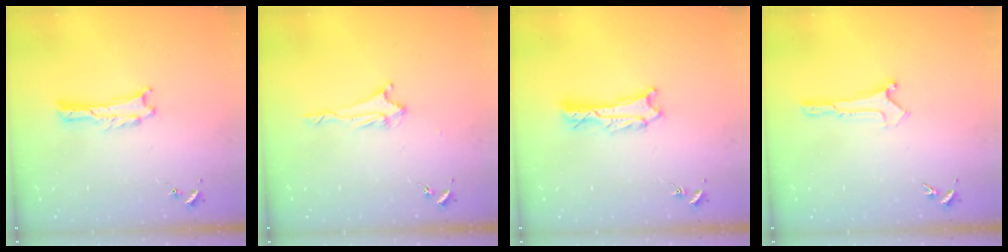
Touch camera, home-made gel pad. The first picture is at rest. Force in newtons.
{"total": 2.1, "press": 2.0, "slide": 0.4}
{"total": 1.8, "press": 1.8, "slide": 0.2}
{"total": 0.0}